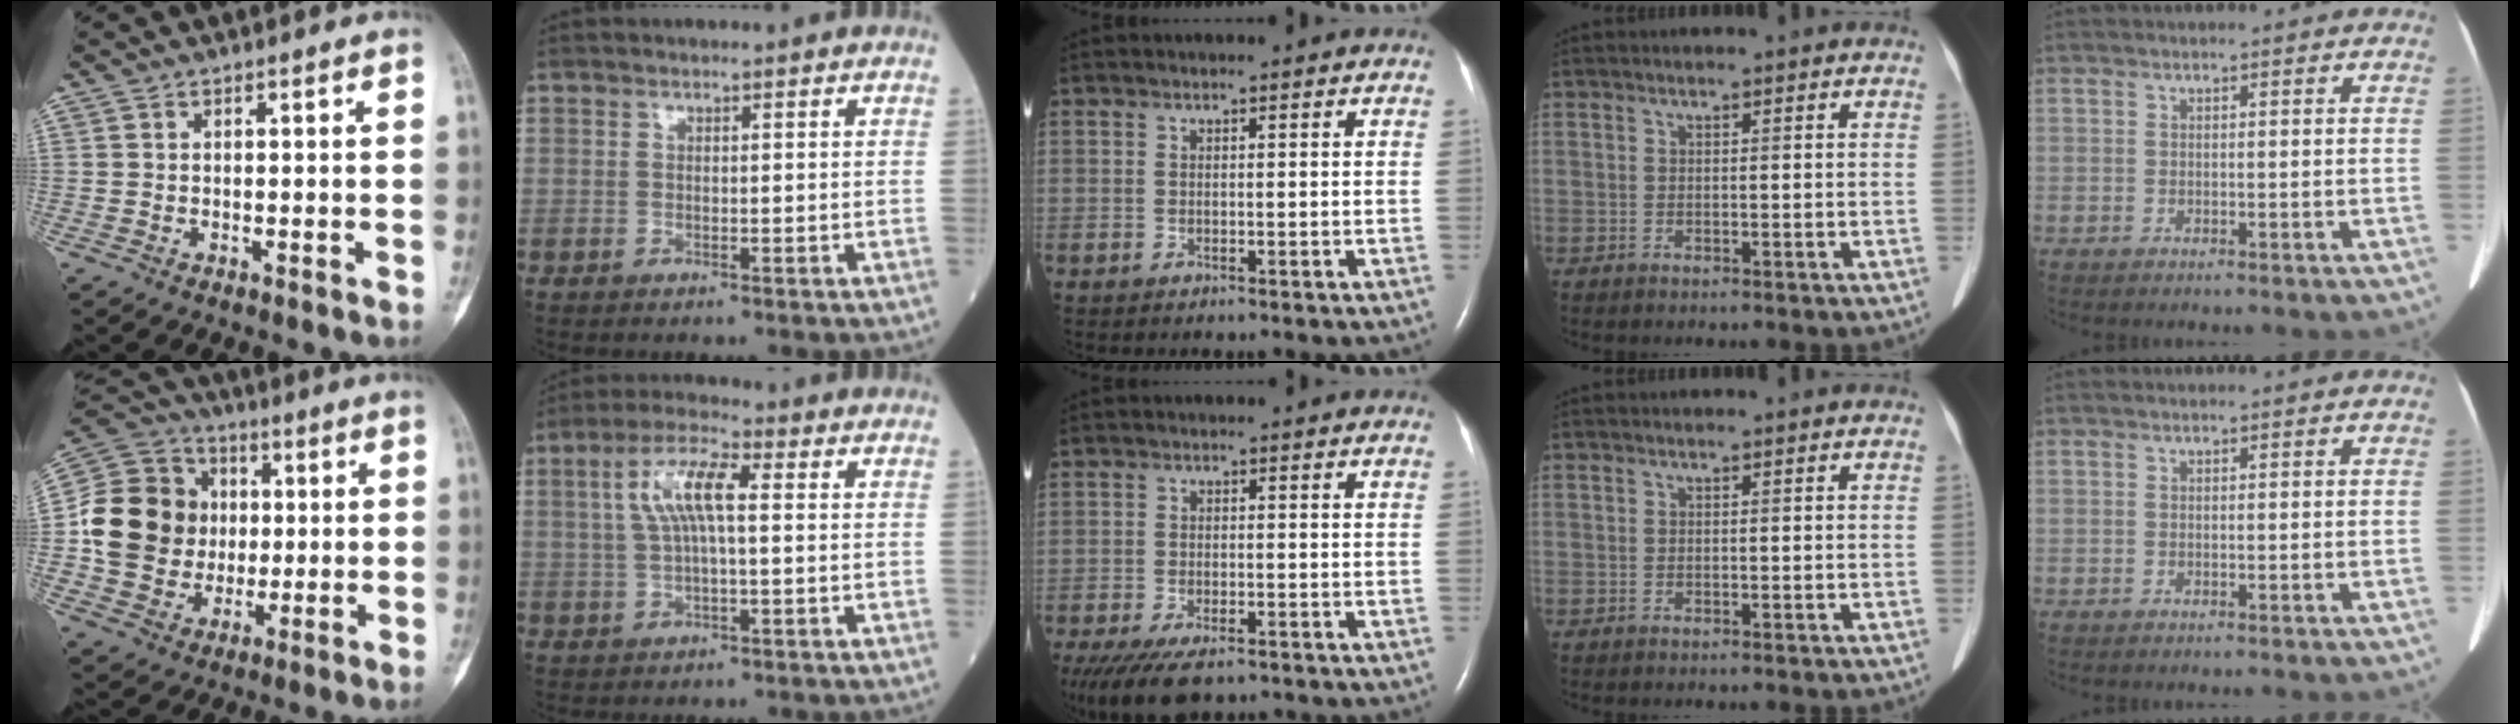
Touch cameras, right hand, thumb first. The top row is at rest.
{"thumb": {"total": 18.1, "force": [0.4, 15.9, 8.8], "torque": [-0.144, 0.026, 0.014]}, "index": {"total": 7.6, "force": [1.4, 1.8, 7.3], "torque": [-0.152, 0.020, 0.027]}, "middle": {"total": 10.6, "force": [-7.3, 4.2, 6.4], "torque": [-0.127, -0.018, -0.114]}}